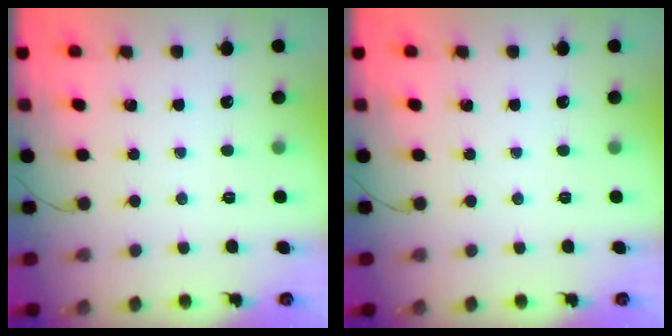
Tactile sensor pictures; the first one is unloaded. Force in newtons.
{"total": 0.0}